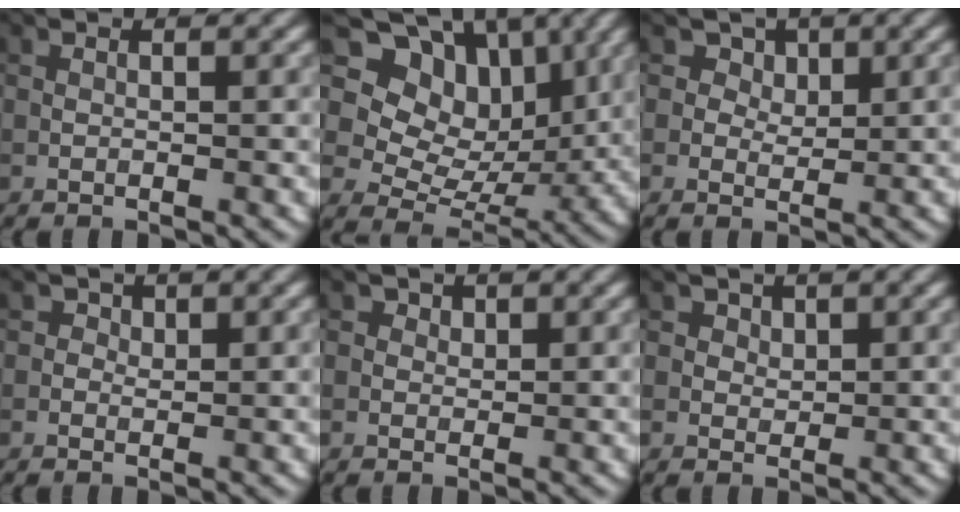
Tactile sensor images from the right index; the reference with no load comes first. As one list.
[{"total": 10.3, "force": [4.8, 7.3, 5.4], "torque": [-0.091, -0.007, 0.083]}, {"total": 2.6, "force": [1.5, 1.8, 1.2], "torque": [-0.019, -0.005, 0.019]}, {"total": 1.0, "force": [0.4, 0.7, 0.4], "torque": [-0.001, -0.007, 0.002]}, {"total": 1.3, "force": [0.7, 1.0, 0.4], "torque": [-0.002, -0.005, 0.002]}, {"total": 2.0, "force": [1.2, 1.4, 0.7], "torque": [-0.014, -0.006, 0.023]}]